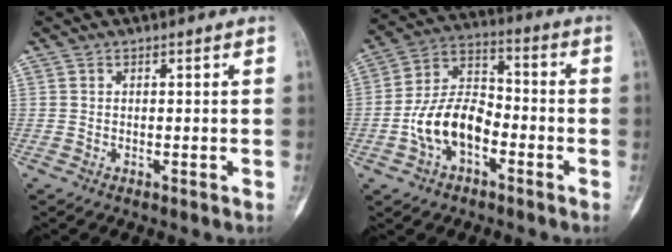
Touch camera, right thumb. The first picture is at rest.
{"total": 12.3, "force": [-4.0, 7.5, 8.9], "torque": [-0.152, 0.043, -0.081]}